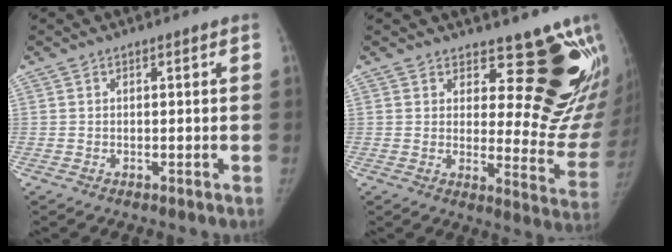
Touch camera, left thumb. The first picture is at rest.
{"total": 17.1, "force": [13.1, 6.7, 8.7], "torque": [-0.056, -0.114, 0.152]}